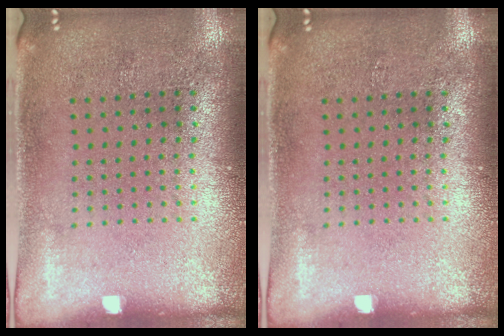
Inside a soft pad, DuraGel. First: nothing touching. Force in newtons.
{"total": 0.0}